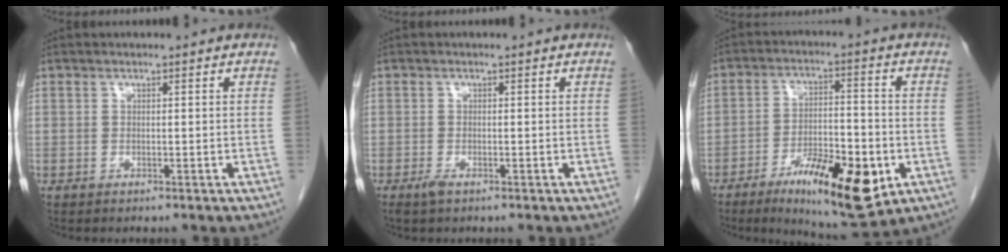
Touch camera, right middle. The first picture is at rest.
{"total": 1.3, "force": [-0.9, 0.3, 0.9], "torque": [-0.022, -0.002, -0.015]}
{"total": 14.7, "force": [-6.5, 3.8, 12.7], "torque": [-0.204, -0.013, -0.095]}